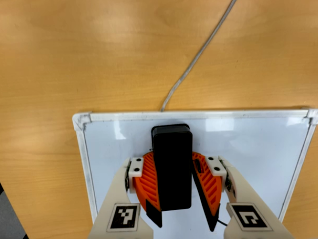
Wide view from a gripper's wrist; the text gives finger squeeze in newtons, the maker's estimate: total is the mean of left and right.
{"total": 13.8, "left": 15.6, "right": 12.0}